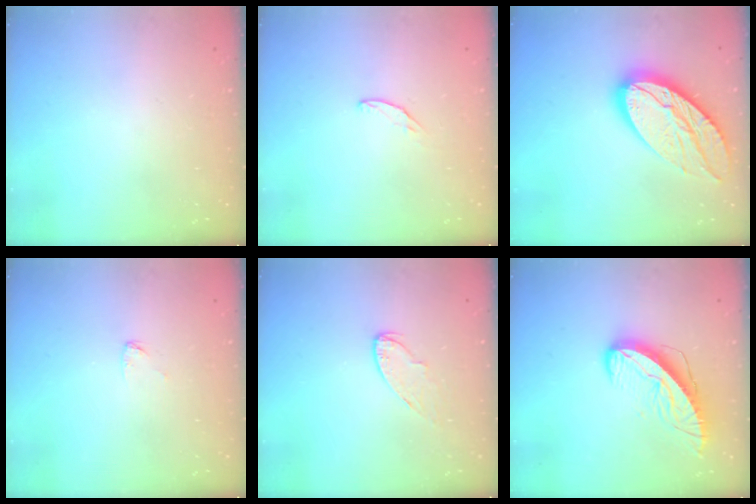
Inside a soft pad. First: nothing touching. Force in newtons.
{"total": 3.7, "press": 3.6, "slide": 0.3}
{"total": 19.3, "press": 19.2, "slide": 1.8}
{"total": 3.1, "press": 3.1, "slide": 0.2}
{"total": 5.6, "press": 5.6, "slide": 0.6}
{"total": 9.8, "press": 9.7, "slide": 0.9}